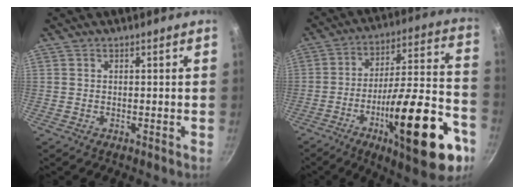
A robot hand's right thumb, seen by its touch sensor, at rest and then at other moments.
{"total": 27.5, "force": [-11.6, 8.2, 23.5], "torque": [-0.306, 0.053, -0.178]}